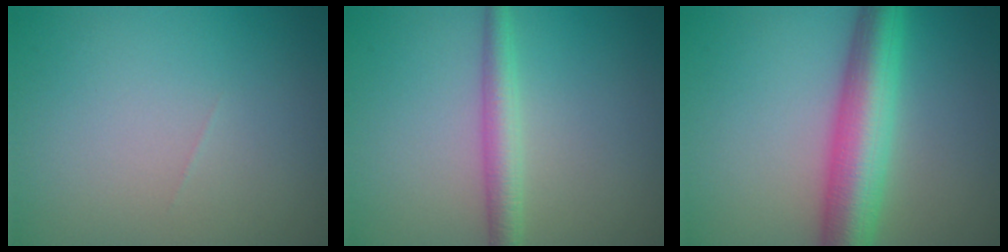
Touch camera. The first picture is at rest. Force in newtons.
{"total": 2.9, "press": 2.9, "slide": 0.1}
{"total": 7.4, "press": 7.4, "slide": 0.1}